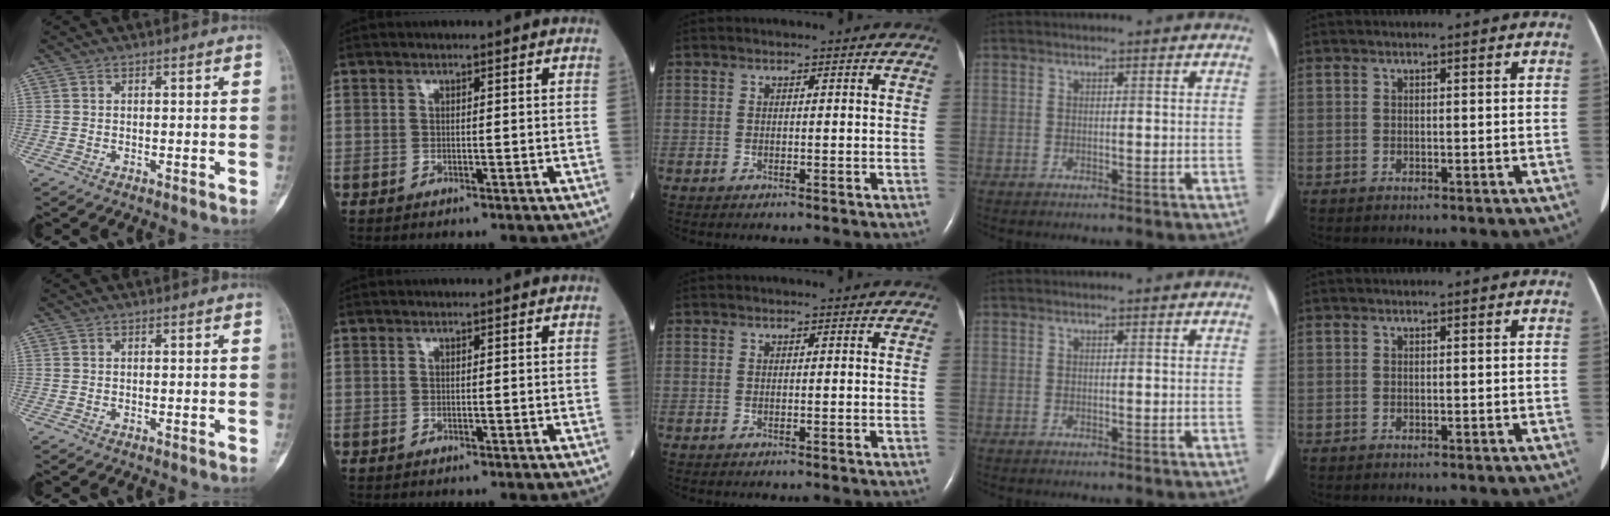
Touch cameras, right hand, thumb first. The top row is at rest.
{}